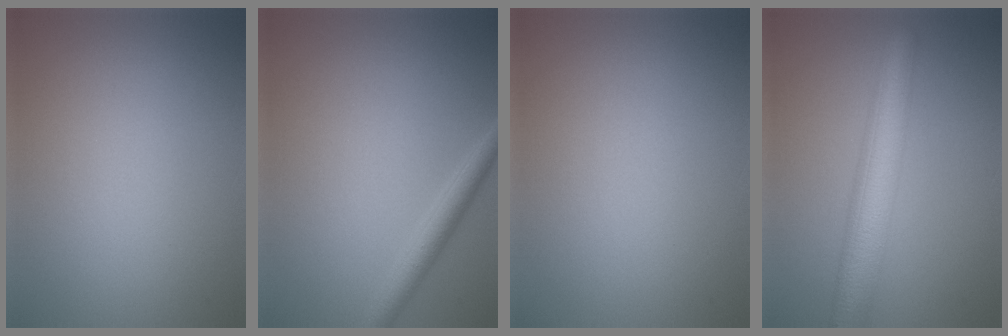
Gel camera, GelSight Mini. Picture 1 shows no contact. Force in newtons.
{"total": 2.4, "press": 2.4, "slide": 0.1}
{"total": 0.0}
{"total": 6.3, "press": 6.3, "slide": 0.2}